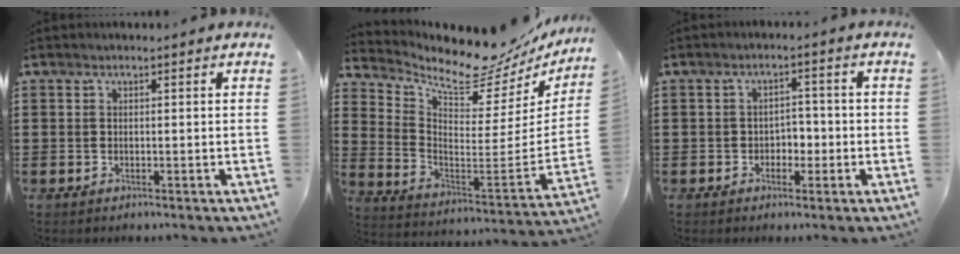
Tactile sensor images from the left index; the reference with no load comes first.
{"total": 9.0, "force": [8.2, 1.8, 3.4], "torque": [-0.094, -0.080, 0.134]}
{"total": 2.8, "force": [-1.1, 2.1, 1.5], "torque": [-0.035, 0.006, -0.027]}